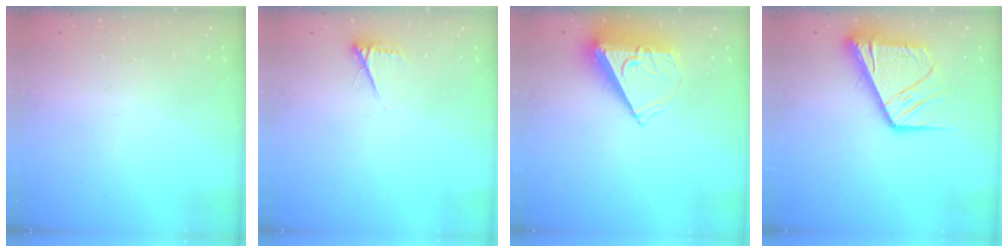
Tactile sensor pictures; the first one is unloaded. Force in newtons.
{"total": 4.0, "press": 3.9, "slide": 0.5}
{"total": 8.3, "press": 8.3, "slide": 0.5}
{"total": 16.4, "press": 16.3, "slide": 1.6}